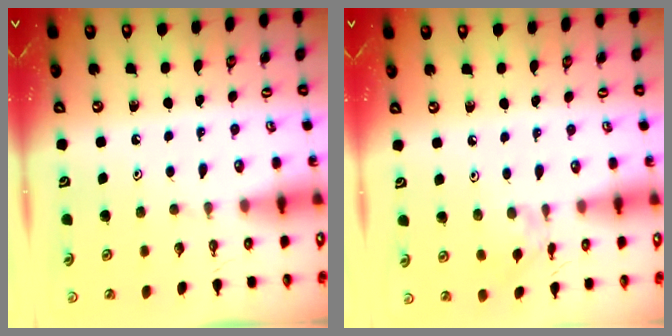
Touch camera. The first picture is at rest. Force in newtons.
{"total": 2.1, "press": 2.1, "slide": 0.2}